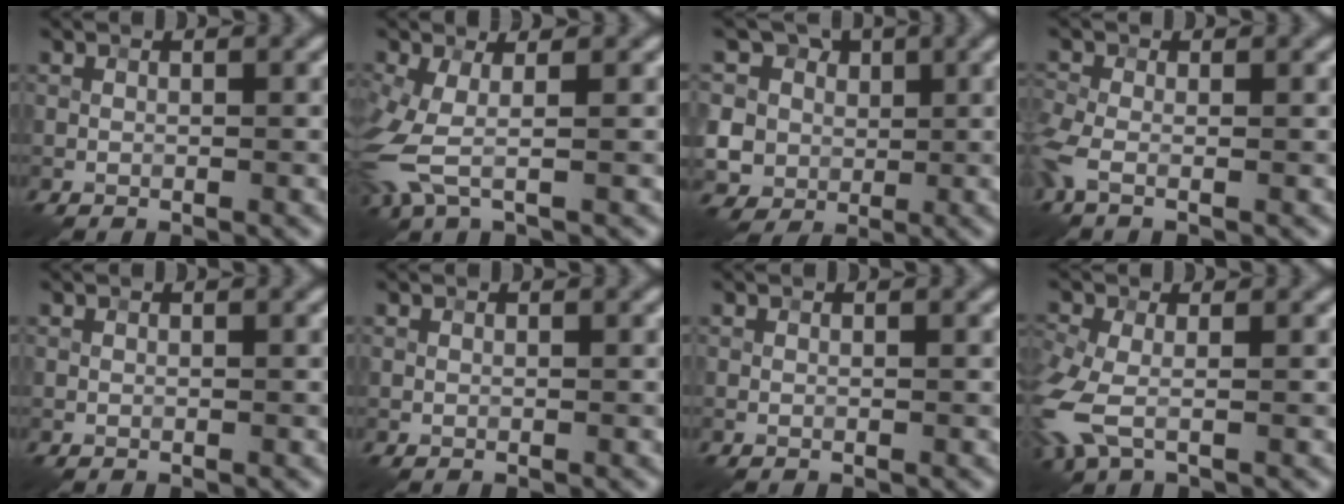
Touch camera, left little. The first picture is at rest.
{"total": 4.0, "force": [-0.6, 1.6, 3.6], "torque": [-0.115, -0.015, -0.017]}
{"total": 9.6, "force": [2.5, 8.7, 3.3], "torque": [-0.085, 0.021, 0.028]}
{"total": 2.8, "force": [-1.1, 1.2, 2.3], "torque": [-0.066, -0.009, -0.033]}
{"total": 0.0}
{"total": 0.0}
{"total": 0.0}
{"total": 5.6, "force": [-1.3, 3.4, 4.3], "torque": [-0.128, -0.016, -0.033]}